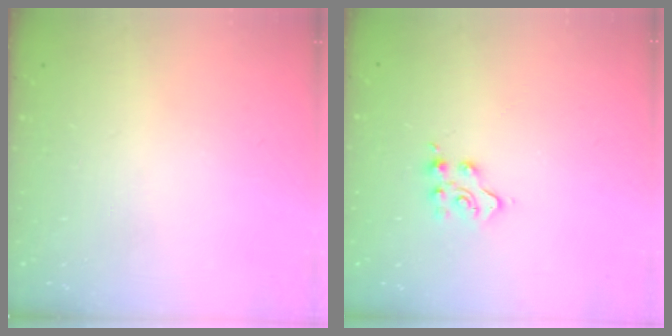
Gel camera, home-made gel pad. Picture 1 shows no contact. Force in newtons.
{"total": 4.2, "press": 4.1, "slide": 0.5}